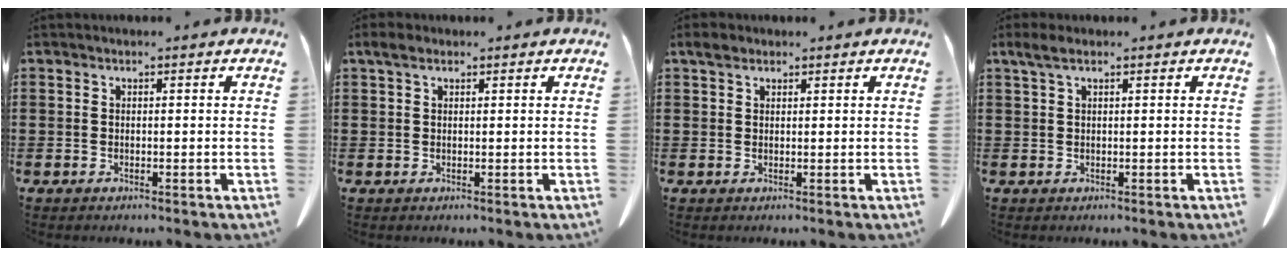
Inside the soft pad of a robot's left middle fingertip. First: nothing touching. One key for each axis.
{"total": 1.7, "fx": 0.9, "fy": 0.9, "fz": 1.2, "tx": -0.027, "ty": 0.007, "tz": 0.016}
{"total": 2.1, "fx": 1.4, "fy": 1.1, "fz": 1.0, "tx": -0.025, "ty": 0.009, "tz": 0.026}
{"total": 2.1, "fx": 1.1, "fy": 0.7, "fz": 1.7, "tx": -0.036, "ty": 0.005, "tz": 0.018}